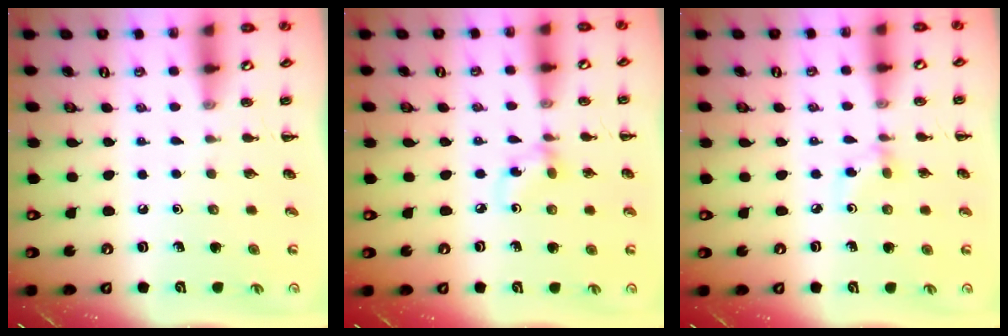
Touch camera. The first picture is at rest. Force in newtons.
{"total": 4.0, "press": 3.7, "slide": 1.4}
{"total": 3.0, "press": 2.8, "slide": 0.9}